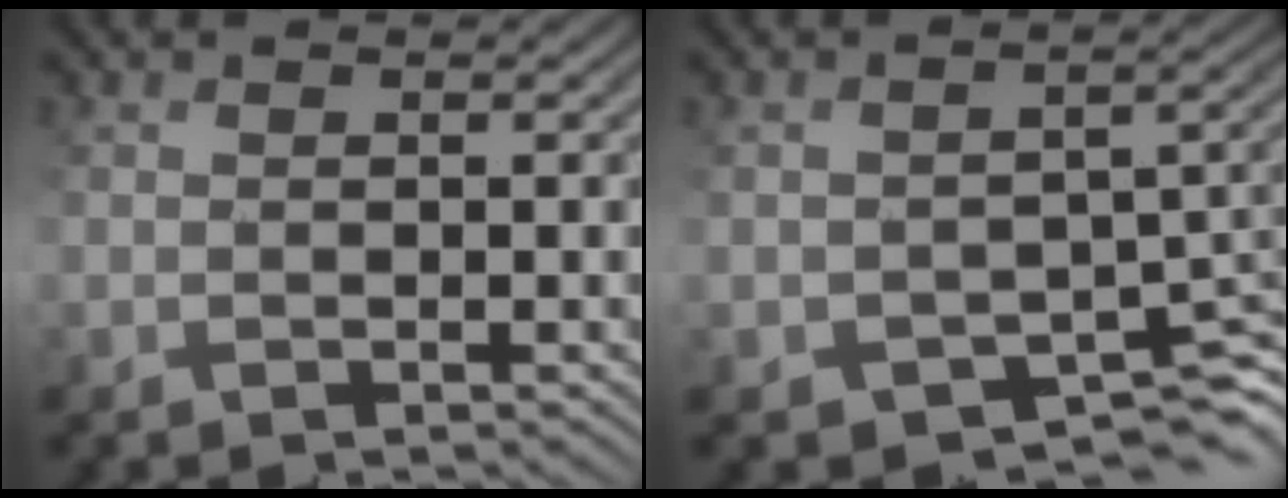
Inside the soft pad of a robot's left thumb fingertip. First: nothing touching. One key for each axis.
{"total": 6.8, "fx": -3.9, "fy": 4.3, "fz": 3.5, "tx": -0.052, "ty": -0.031, "tz": -0.053}